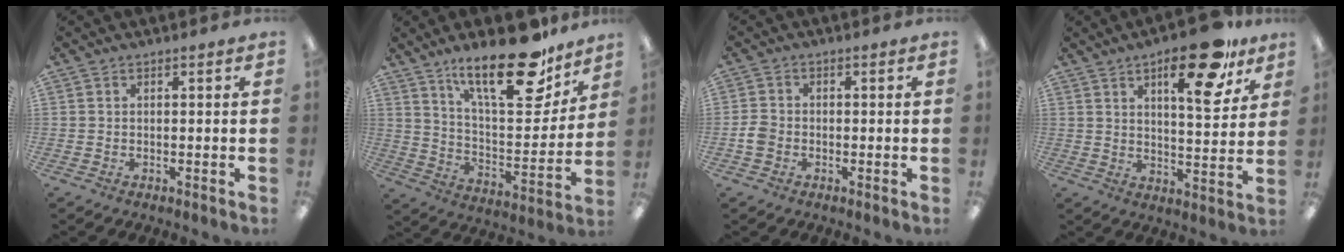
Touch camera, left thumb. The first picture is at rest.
{"total": 23.4, "force": [16.6, 8.1, 14.3], "torque": [-0.222, -0.104, 0.277]}
{"total": 3.4, "force": [-1.0, 2.8, 1.6], "torque": [-0.032, 0.006, -0.020]}
{"total": 16.9, "force": [10.6, 5.6, 11.9], "torque": [-0.163, -0.054, 0.165]}